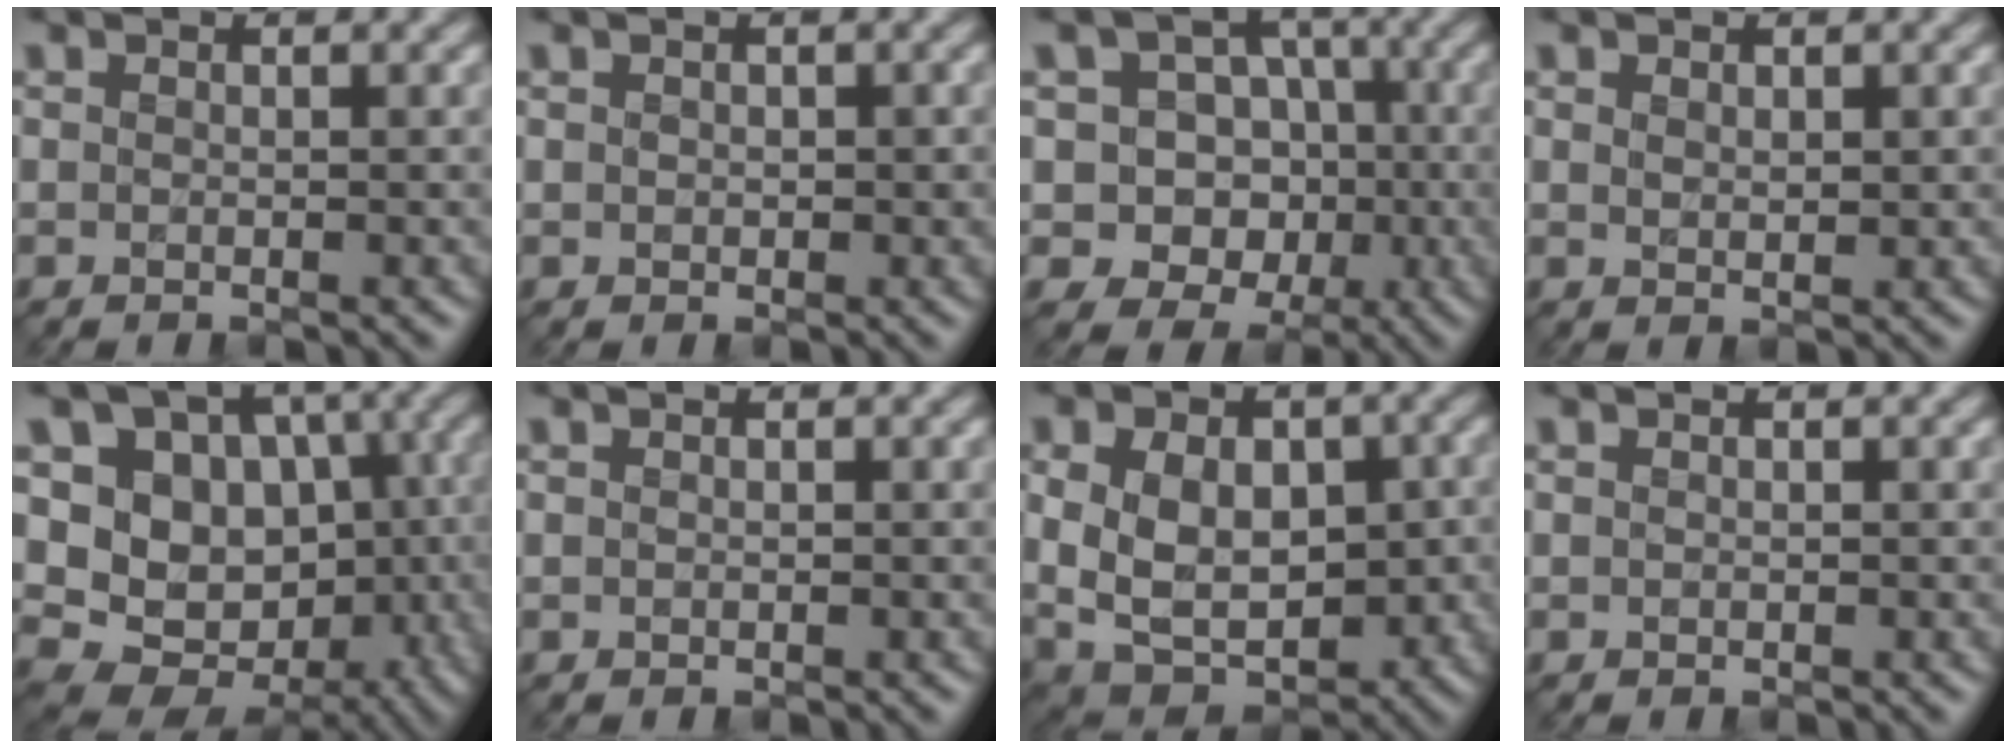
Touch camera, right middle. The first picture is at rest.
{"total": 0.7, "force": [0.1, 0.7, 0.3], "torque": [-0.004, -0.003, 0.003]}
{"total": 9.3, "force": [-1.1, 8.6, 3.5], "torque": [-0.042, 0.037, -0.047]}
{"total": 1.1, "force": [0.4, 0.6, 0.8], "torque": [-0.014, -0.002, 0.011]}
{"total": 13.1, "force": [-0.2, 11.2, 6.9], "torque": [-0.118, 0.002, -0.004]}
{"total": 0.0}
{"total": 8.2, "force": [0.0, 5.6, 6.0], "torque": [-0.106, -0.011, 0.004]}
{"total": 0.0}